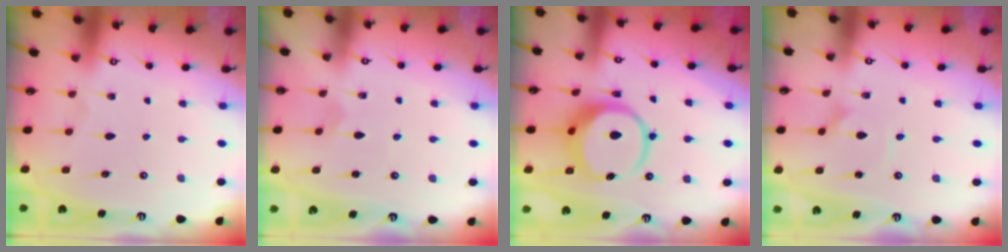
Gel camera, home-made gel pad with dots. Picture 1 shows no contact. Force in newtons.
{"total": 2.0, "press": 2.0, "slide": 0.2}
{"total": 11.9, "press": 11.7, "slide": 1.6}
{"total": 1.4, "press": 1.4, "slide": 0.1}